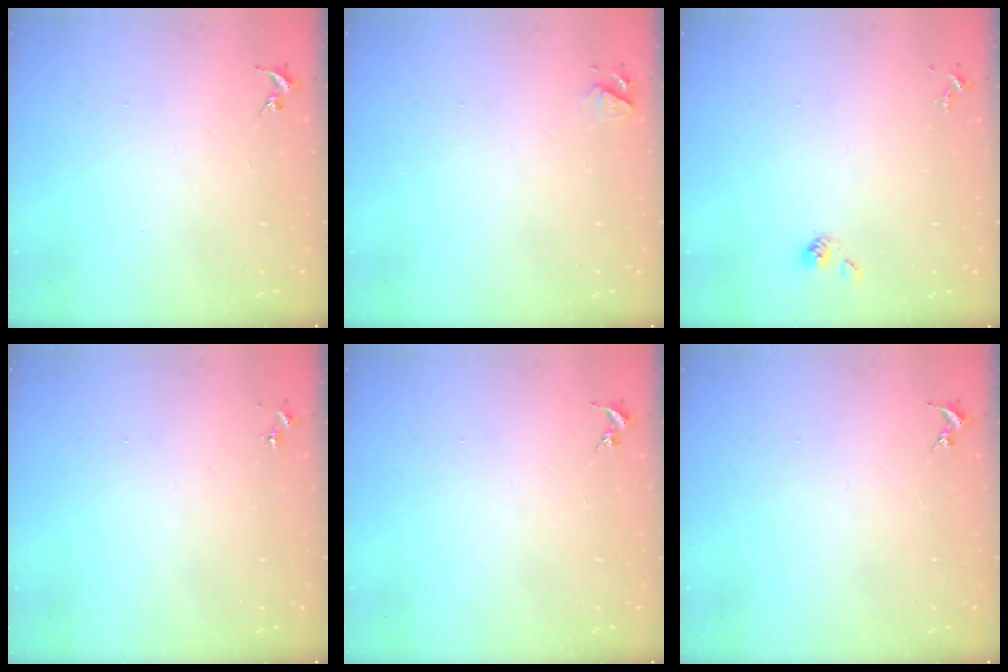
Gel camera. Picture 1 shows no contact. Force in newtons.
{"total": 4.9, "press": 4.8, "slide": 0.7}
{"total": 4.8, "press": 4.2, "slide": 2.2}
{"total": 0.0}
{"total": 0.0}
{"total": 0.0}